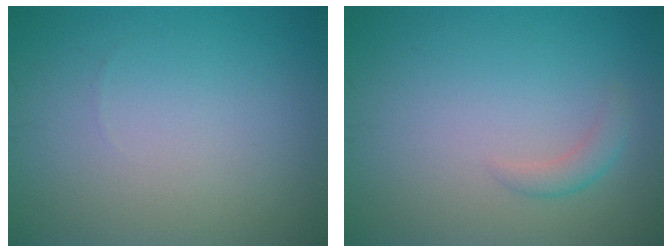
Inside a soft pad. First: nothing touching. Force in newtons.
{"total": 1.4, "press": 1.4, "slide": 0.1}